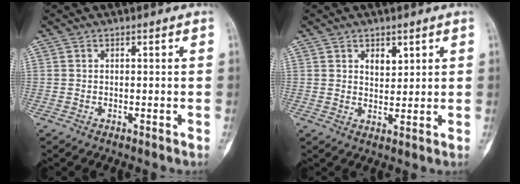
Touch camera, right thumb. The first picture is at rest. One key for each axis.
{"total": 3.3, "fx": 1.7, "fy": 2.1, "fz": 2.0, "tx": -0.016, "ty": -0.013, "tz": 0.032}